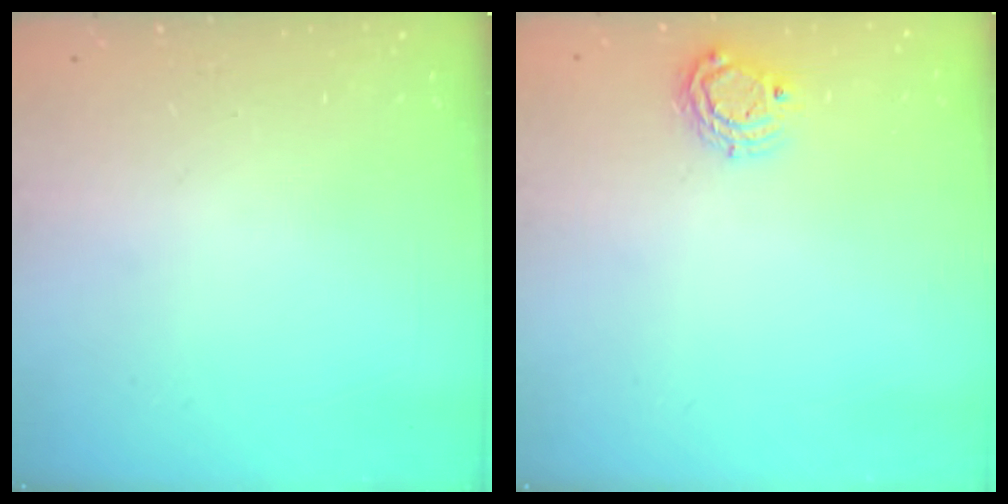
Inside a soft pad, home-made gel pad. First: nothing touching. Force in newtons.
{"total": 6.3, "press": 6.3, "slide": 0.4}